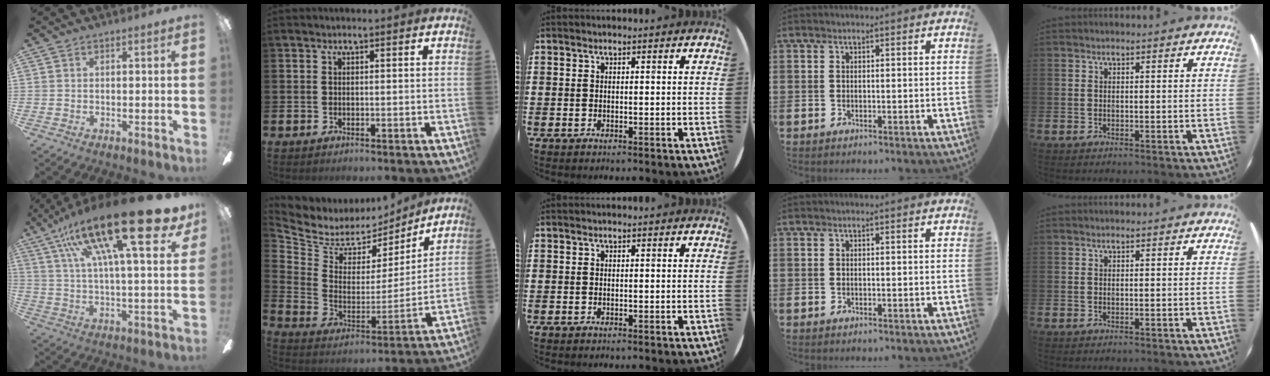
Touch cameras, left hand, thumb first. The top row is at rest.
{"thumb": {"total": 28.9, "force": [16.4, 7.2, 22.7], "torque": [-0.380, -0.095, 0.255]}, "index": {"total": 6.9, "force": [6.2, 2.9, 0.2], "torque": [-0.053, -0.051, 0.106]}}